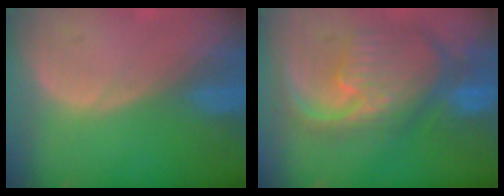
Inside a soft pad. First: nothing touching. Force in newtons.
{"total": 11.6, "press": 10.1, "slide": 5.8}